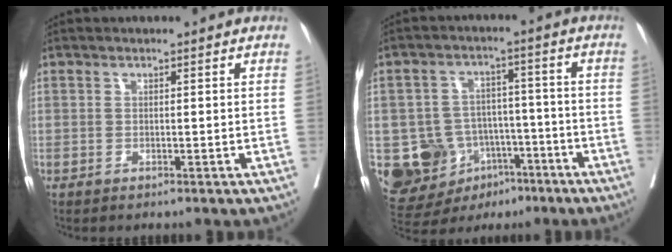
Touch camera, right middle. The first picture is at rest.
{"total": 12.4, "force": [-5.3, 9.9, 5.0], "torque": [-0.096, 0.027, -0.073]}